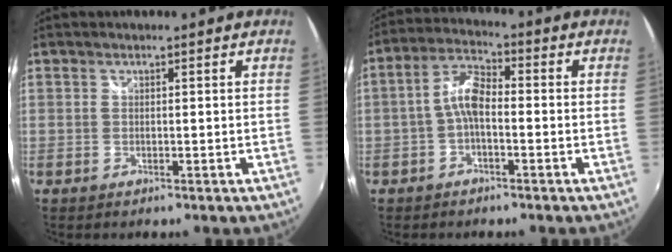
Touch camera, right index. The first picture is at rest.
{"total": 5.7, "force": [-1.6, 2.4, 4.9], "torque": [-0.105, 0.019, -0.035]}